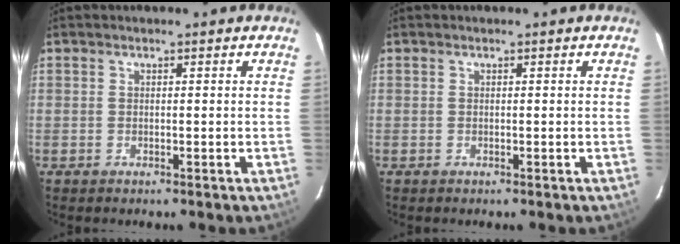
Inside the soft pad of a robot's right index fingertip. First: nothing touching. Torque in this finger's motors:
{"motor_torque": [0.00, 0.00, 0.01, 0.00]}